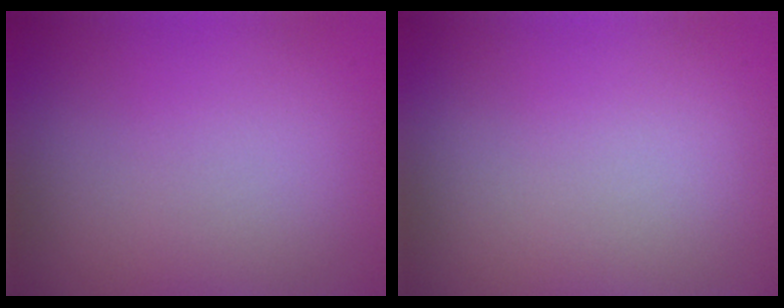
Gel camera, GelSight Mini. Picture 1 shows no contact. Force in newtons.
{"total": 0.0}